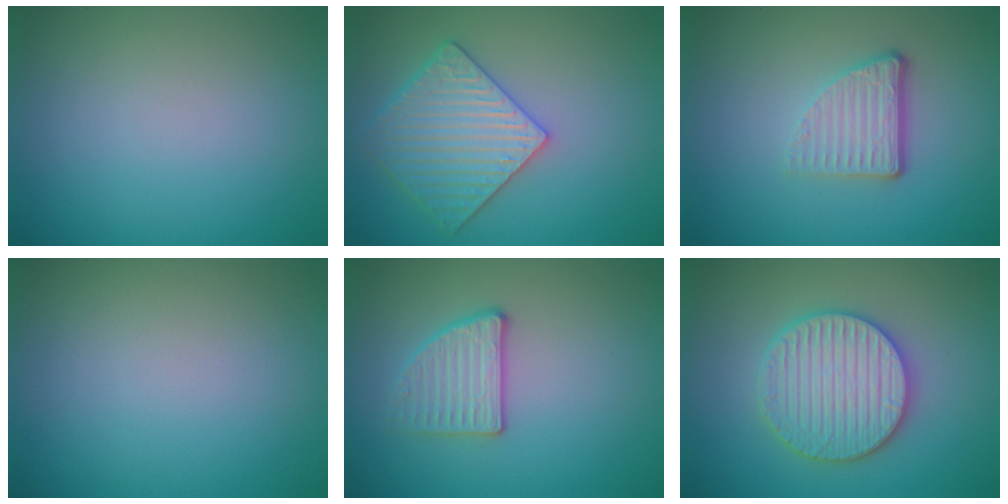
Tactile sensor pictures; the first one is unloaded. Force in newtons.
{"total": 4.9, "press": 4.5, "slide": 1.9}
{"total": 3.8, "press": 2.5, "slide": 2.9}
{"total": 0.0}
{"total": 2.7, "press": 2.6, "slide": 0.8}
{"total": 5.8, "press": 5.7, "slide": 1.2}